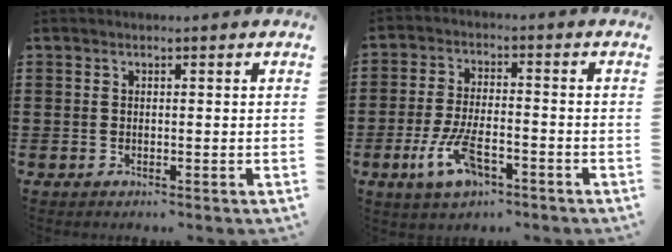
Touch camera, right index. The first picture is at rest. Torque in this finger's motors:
{"motor_torque": [2.14, 0.00, 0.27, 0.15]}